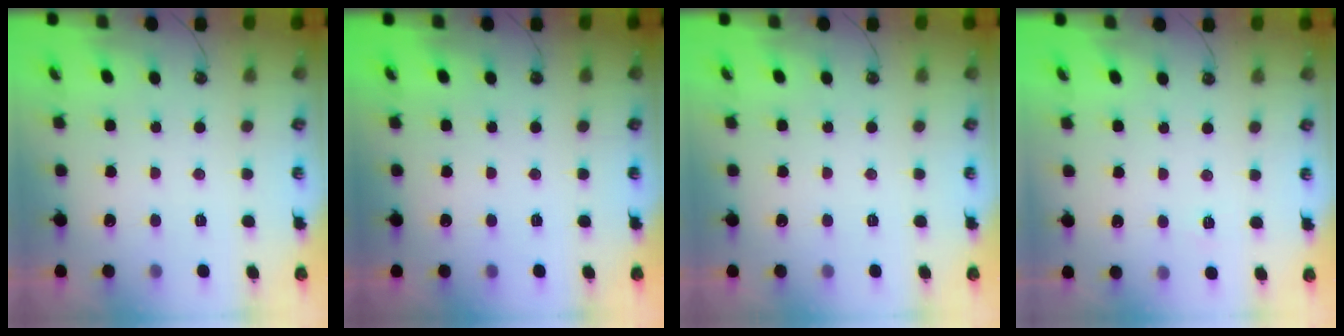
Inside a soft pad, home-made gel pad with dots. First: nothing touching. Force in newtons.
{"total": 0.0}
{"total": 0.0}
{"total": 3.6, "press": 3.6, "slide": 0.5}